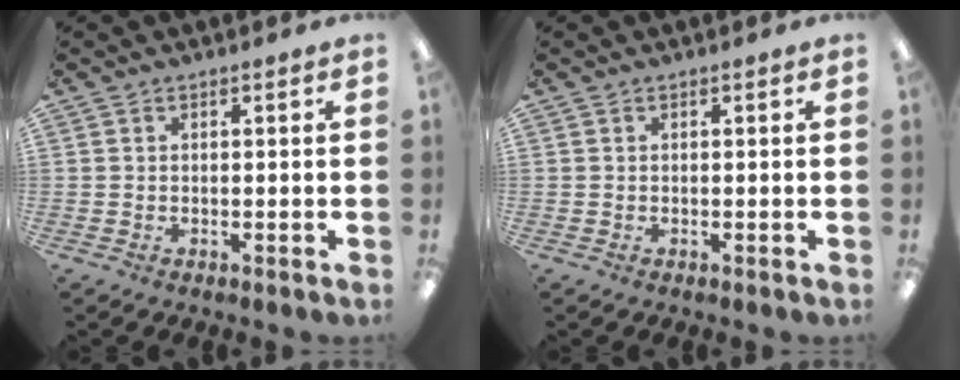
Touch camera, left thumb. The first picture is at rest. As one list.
[{"total": 0.0}]